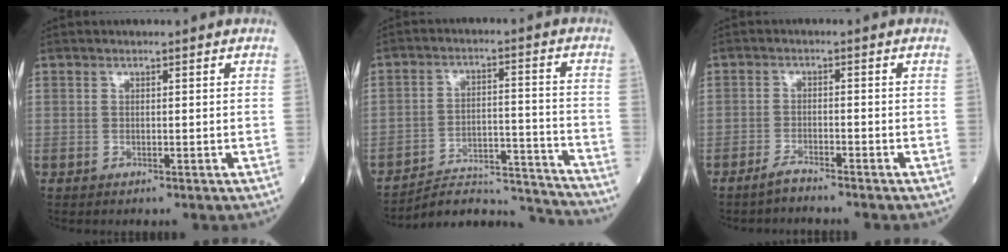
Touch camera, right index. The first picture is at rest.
{"total": 13.9, "force": [-13.9, 0.0, 1.0], "torque": [-0.002, 0.032, -0.210]}
{"total": 2.0, "force": [-1.9, -0.2, 0.7], "torque": [-0.021, -0.006, -0.039]}